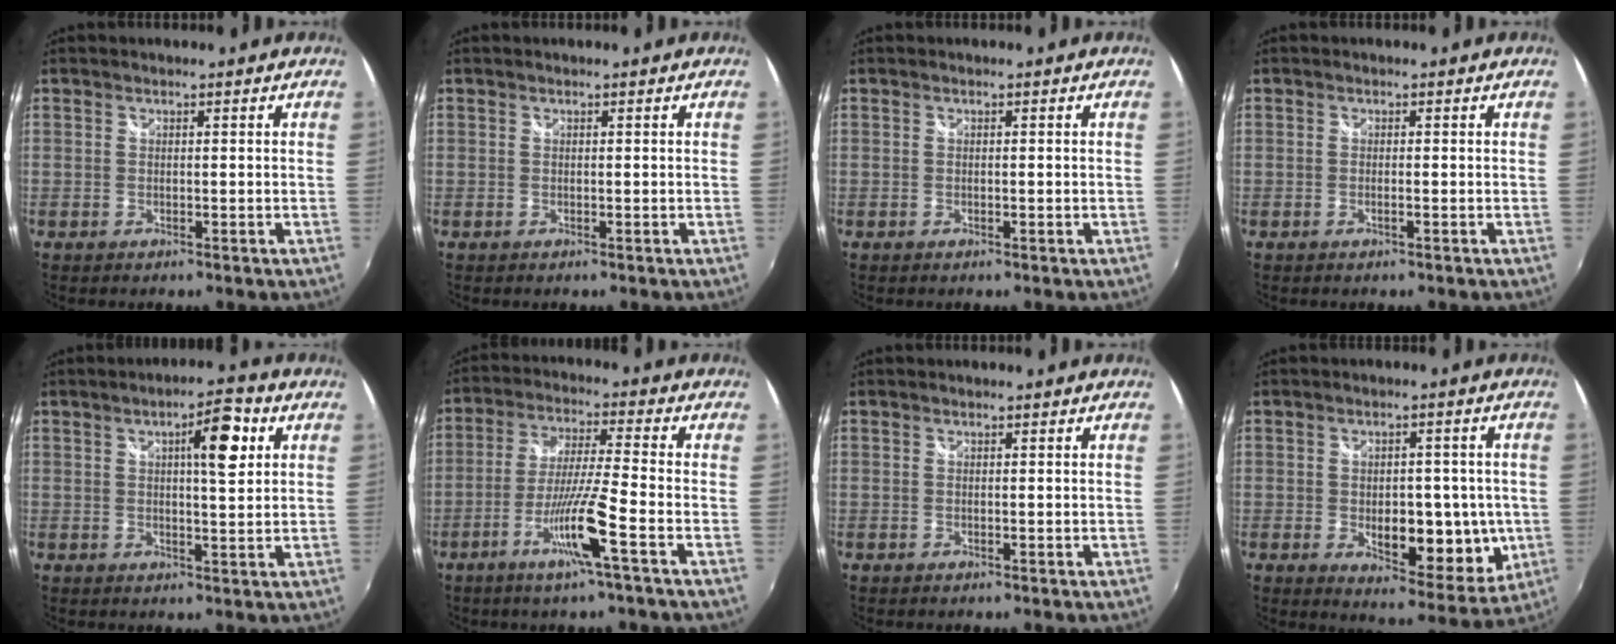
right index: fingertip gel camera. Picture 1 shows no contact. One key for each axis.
{"total": 0.0}
{"total": 0.8, "fx": -0.1, "fy": 0.2, "fz": 0.7, "tx": -0.013, "ty": 0.001, "tz": -0.003}
{"total": 1.0, "fx": -0.4, "fy": -0.2, "fz": 0.9, "tx": -0.015, "ty": 0.000, "tz": -0.008}
{"total": 7.3, "fx": 2.5, "fy": 1.8, "fz": 6.6, "tx": -0.086, "ty": 0.017, "tz": 0.039}
{"total": 10.8, "fx": -5.1, "fy": -1.1, "fz": 9.5, "tx": -0.192, "ty": -0.009, "tz": -0.099}
{"total": 0.0}
{"total": 13.7, "fx": -2.1, "fy": 7.7, "fz": 11.1, "tx": -0.169, "ty": -0.022, "tz": -0.021}